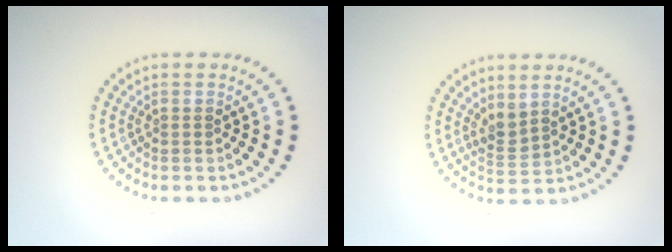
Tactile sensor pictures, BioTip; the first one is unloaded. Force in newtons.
{"total": 1.7, "press": 1.4, "slide": 0.9}